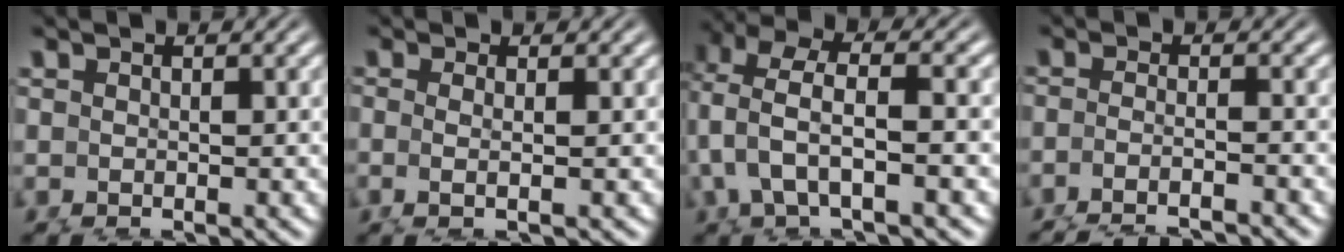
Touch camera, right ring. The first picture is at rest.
{"total": 1.5, "force": [0.0, -0.1, 1.5], "torque": [-0.051, -0.012, 0.011]}
{"total": 4.7, "force": [1.9, 2.8, 3.3], "torque": [-0.095, -0.001, 0.034]}
{"total": 2.8, "force": [-2.2, 0.8, 1.4], "torque": [-0.046, -0.021, -0.024]}